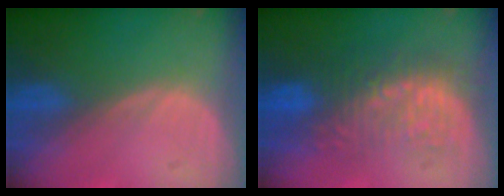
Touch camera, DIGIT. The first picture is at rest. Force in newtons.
{"total": 9.2, "press": 8.6, "slide": 3.1}